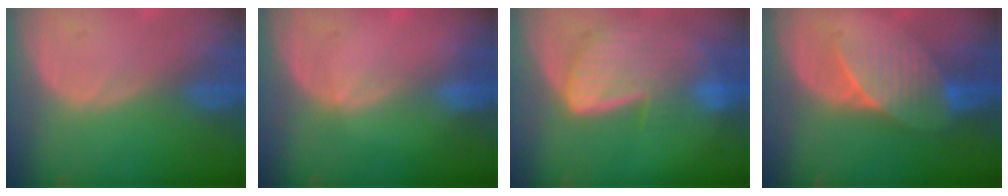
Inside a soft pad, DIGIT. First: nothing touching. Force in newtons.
{"total": 1.2, "press": 0.7, "slide": 0.9}
{"total": 8.6, "press": 7.7, "slide": 3.8}
{"total": 7.3, "press": 6.8, "slide": 2.8}